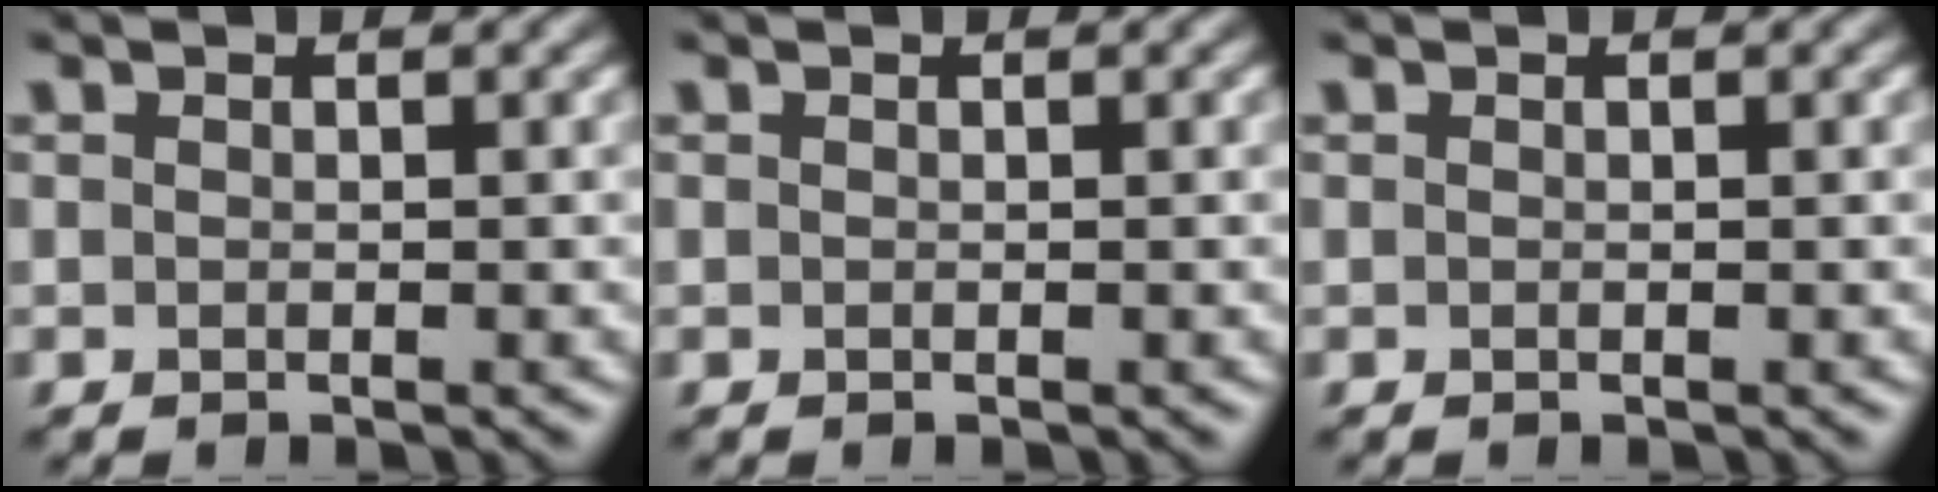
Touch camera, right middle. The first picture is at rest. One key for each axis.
{"total": 0.0}
{"total": 0.0}